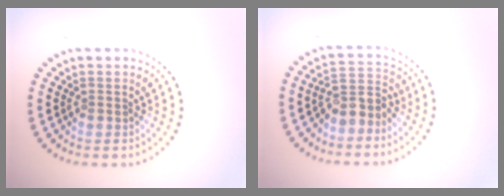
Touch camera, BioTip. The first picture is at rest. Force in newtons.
{"total": 2.9, "press": 2.3, "slide": 1.8}